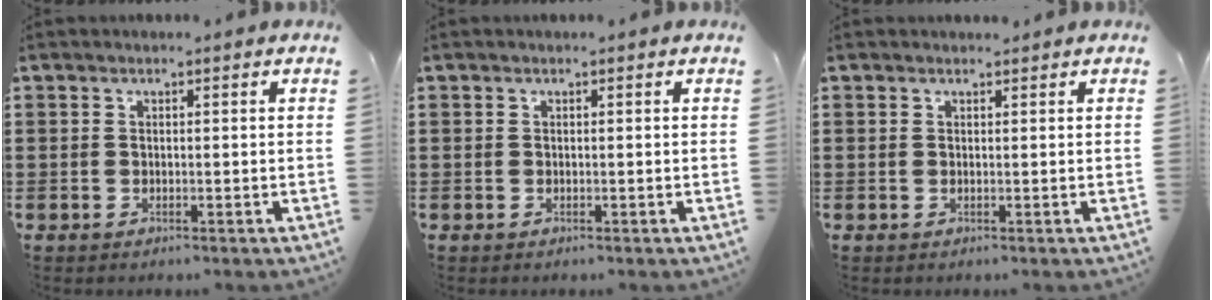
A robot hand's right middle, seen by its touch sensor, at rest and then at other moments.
{"total": 0.0}
{"total": 0.5, "force": [0.4, 0.3, 0.0], "torque": [0.008, -0.002, 0.006]}